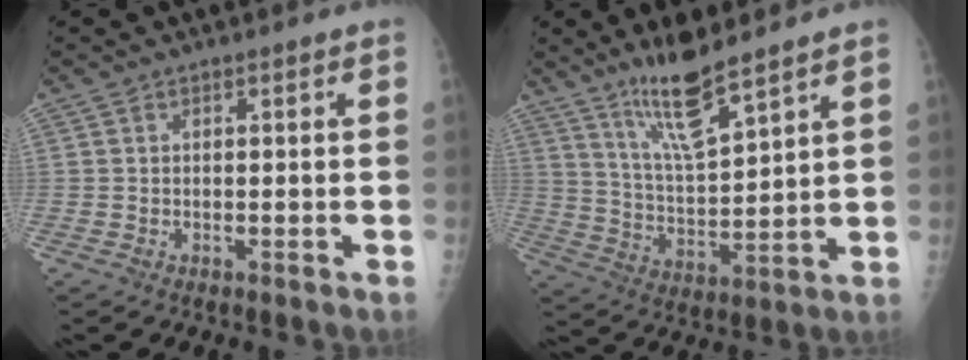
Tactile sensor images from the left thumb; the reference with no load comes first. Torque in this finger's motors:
{"motor_torque": [0.17, 0.06, 0.48, -0.32, 0.07]}